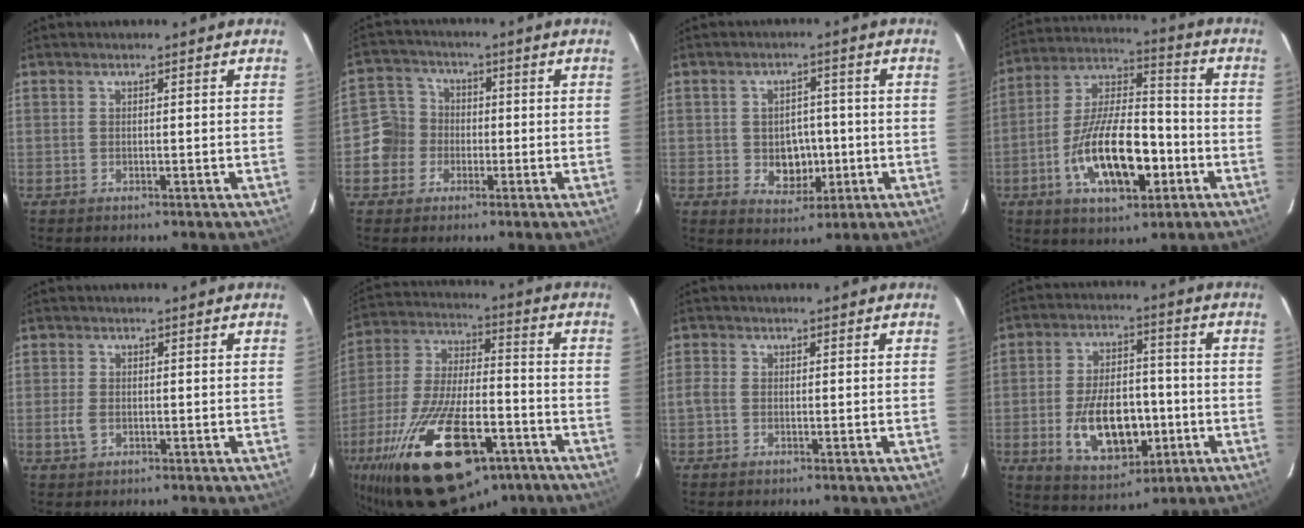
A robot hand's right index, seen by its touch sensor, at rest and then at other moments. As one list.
[{"total": 7.1, "force": [-1.8, 6.7, 1.6], "torque": [-0.034, 0.022, -0.040]}, {"total": 6.6, "force": [-1.2, 5.4, 3.6], "torque": [-0.069, 0.004, -0.002]}, {"total": 18.0, "force": [-6.2, 7.8, 15.0], "torque": [-0.290, 0.002, -0.103]}, {"total": 2.6, "force": [-0.7, 1.6, 1.9], "torque": [-0.041, -0.001, -0.010]}, {"total": 29.1, "force": [-16.4, 12.4, 20.6], "torque": [-0.404, -0.038, -0.258]}, {"total": 1.9, "force": [-0.7, 1.5, 1.0], "torque": [-0.023, 0.003, -0.017]}, {"total": 14.8, "force": [-3.8, 8.5, 11.6], "torque": [-0.225, 0.004, -0.041]}]